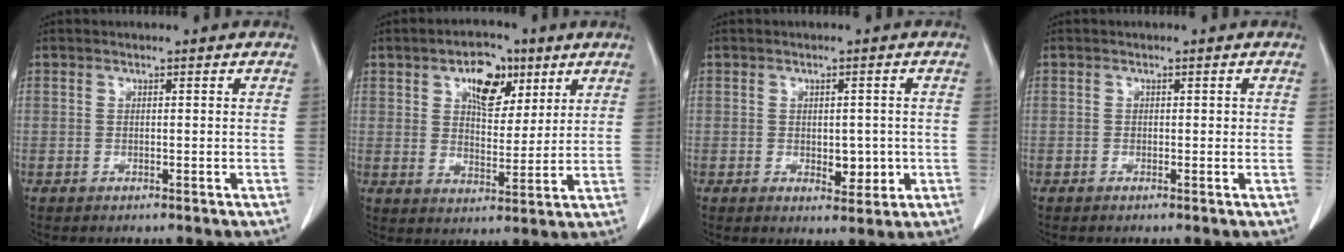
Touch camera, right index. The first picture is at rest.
{"total": 8.7, "force": [4.4, 4.7, 5.8], "torque": [-0.091, 0.015, 0.074]}
{"total": 3.8, "force": [-0.7, 2.2, 3.1], "torque": [-0.034, -0.002, -0.001]}
{"total": 0.6, "force": [-0.1, 0.5, 0.4], "torque": [-0.001, 0.002, -0.005]}